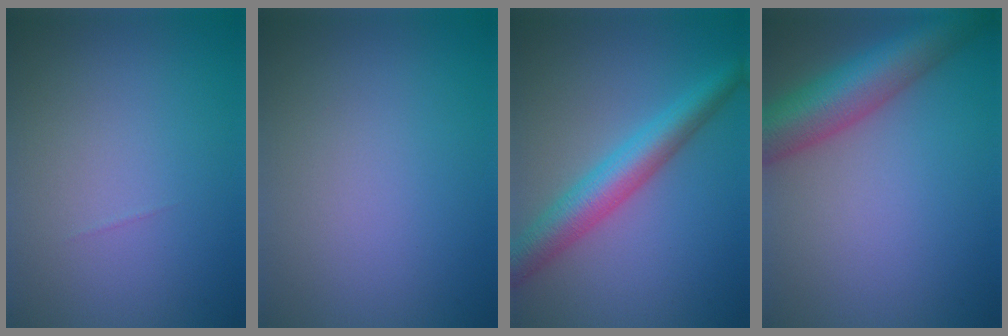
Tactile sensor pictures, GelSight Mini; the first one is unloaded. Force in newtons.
{"total": 0.0}
{"total": 5.3, "press": 5.3, "slide": 0.0}
{"total": 8.1, "press": 8.1, "slide": 0.2}